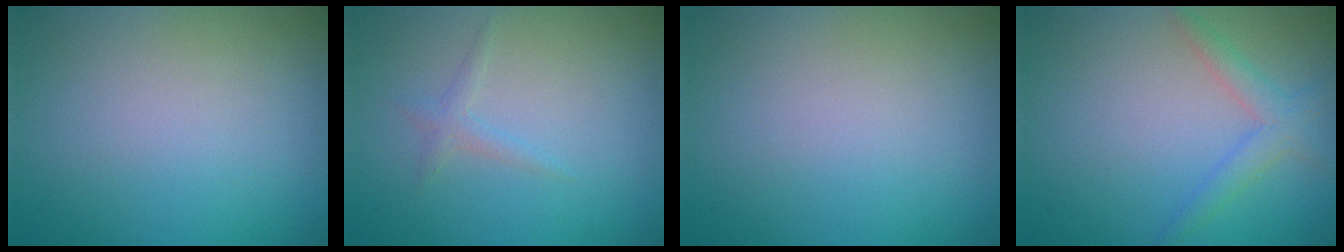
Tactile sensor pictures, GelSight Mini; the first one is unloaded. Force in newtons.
{"total": 1.0, "press": 1.0, "slide": 0.1}
{"total": 0.0}
{"total": 2.3, "press": 2.3, "slide": 0.1}